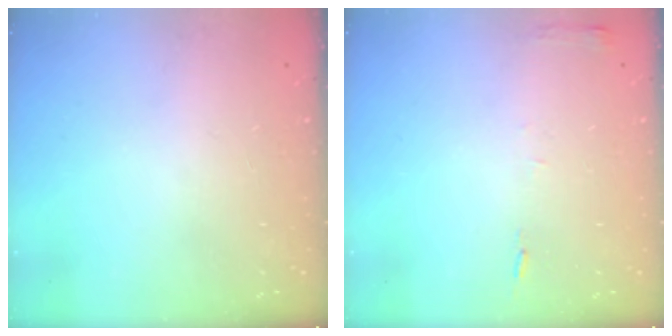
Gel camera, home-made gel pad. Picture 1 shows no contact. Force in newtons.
{"total": 5.3, "press": 5.3, "slide": 0.6}